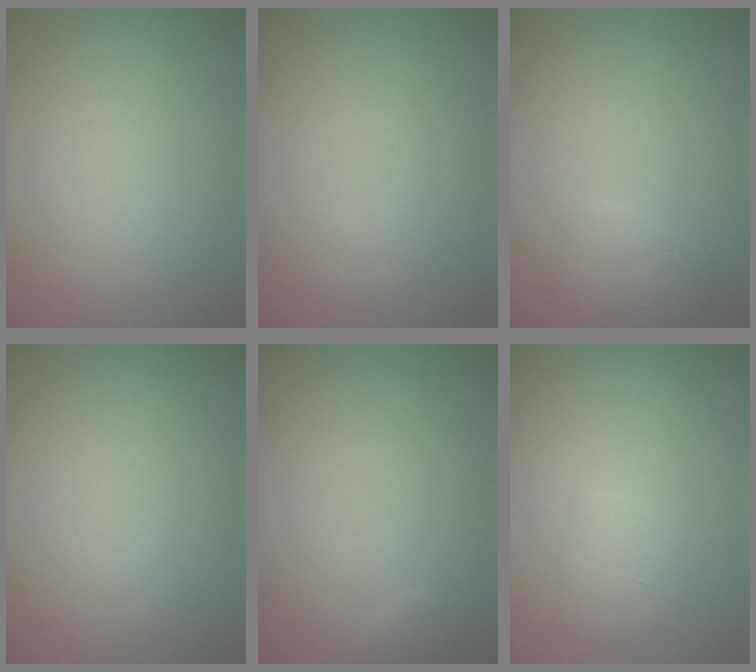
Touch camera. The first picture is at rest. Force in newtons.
{"total": 0.0}
{"total": 1.9, "press": 1.9, "slide": 0.1}
{"total": 0.0}
{"total": 0.8, "press": 0.8, "slide": 0.1}
{"total": 1.6, "press": 1.6, "slide": 0.1}